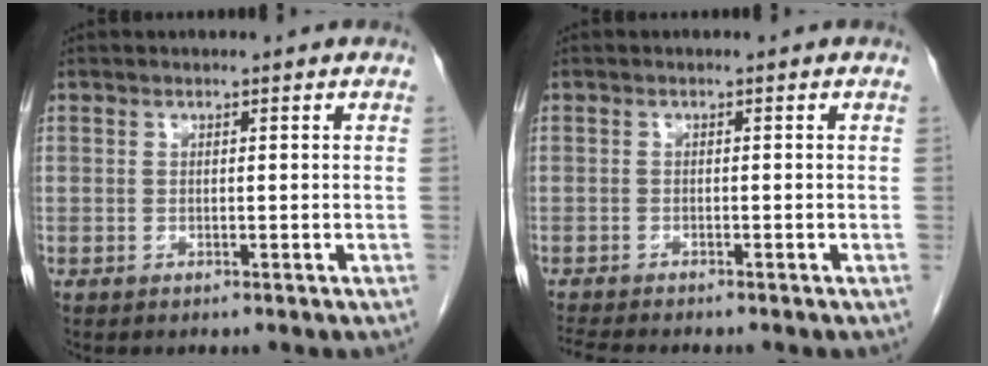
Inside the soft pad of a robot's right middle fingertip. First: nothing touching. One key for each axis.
{"total": 4.6, "fx": -4.2, "fy": 0.5, "fz": 1.9, "tx": -0.033, "ty": -0.013, "tz": -0.069}